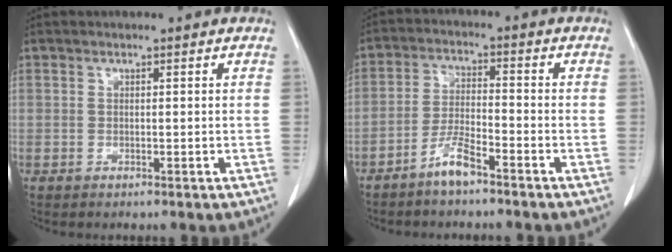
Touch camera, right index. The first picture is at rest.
{"total": 5.0, "force": [-3.8, 0.7, 3.2], "torque": [-0.066, 0.000, -0.074]}